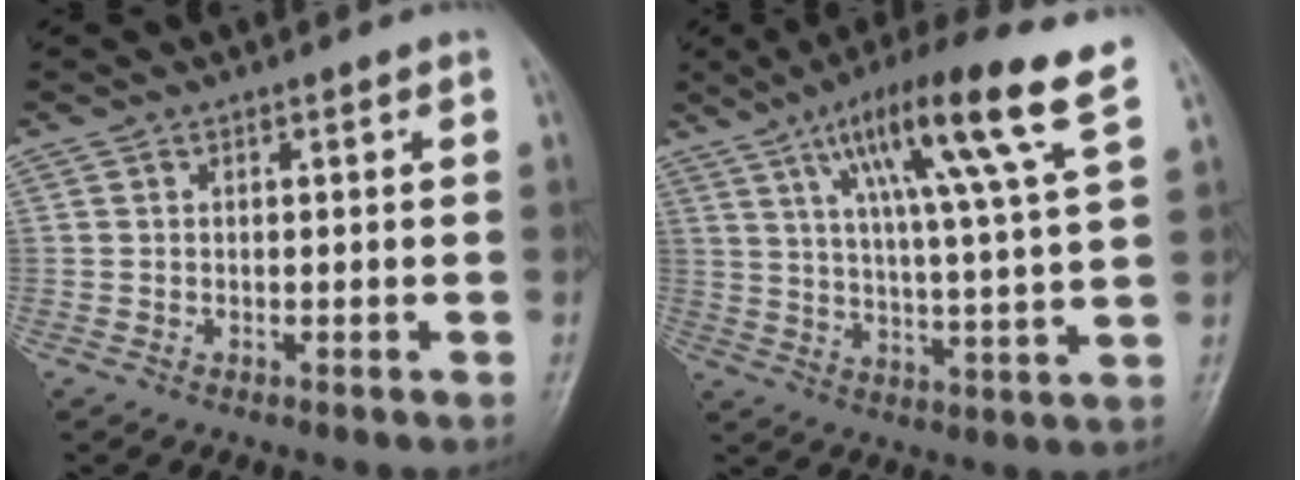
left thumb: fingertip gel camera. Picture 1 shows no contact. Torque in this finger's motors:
{"motor_torque": [0.52, 0.63, 1.83, -0.95, 0.22]}